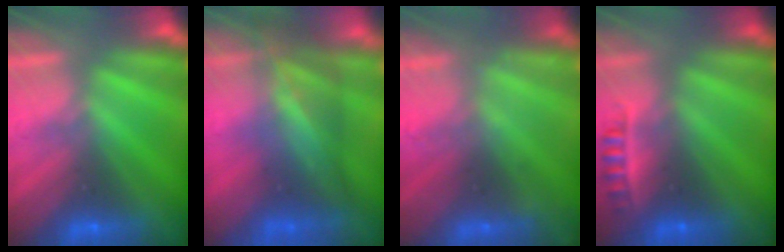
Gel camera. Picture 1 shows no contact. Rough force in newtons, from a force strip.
{"total": 7.4}
{"total": 2.1}
{"total": 2.3}